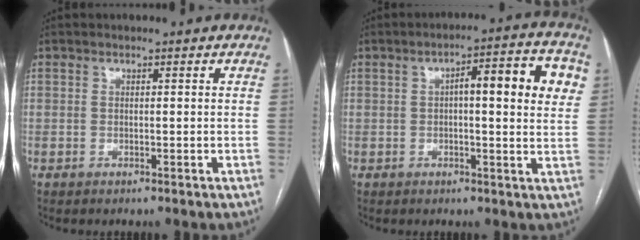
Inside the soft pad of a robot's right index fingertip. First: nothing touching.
{"total": 11.0, "force": [2.4, 2.2, 10.5], "torque": [-0.139, 0.027, 0.025]}